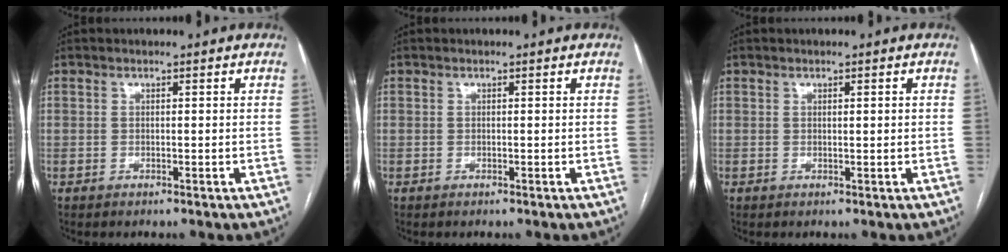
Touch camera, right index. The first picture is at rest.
{"total": 0.0}
{"total": 0.9, "force": [0.2, 0.1, 0.9], "torque": [-0.016, 0.001, 0.004]}